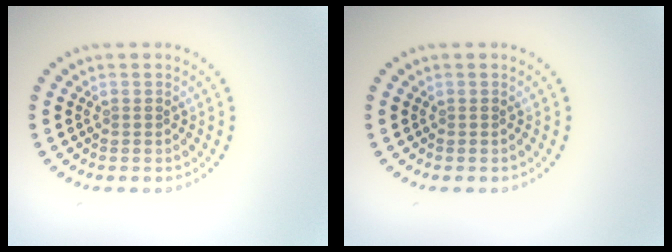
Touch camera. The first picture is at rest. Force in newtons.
{"total": 0.0}